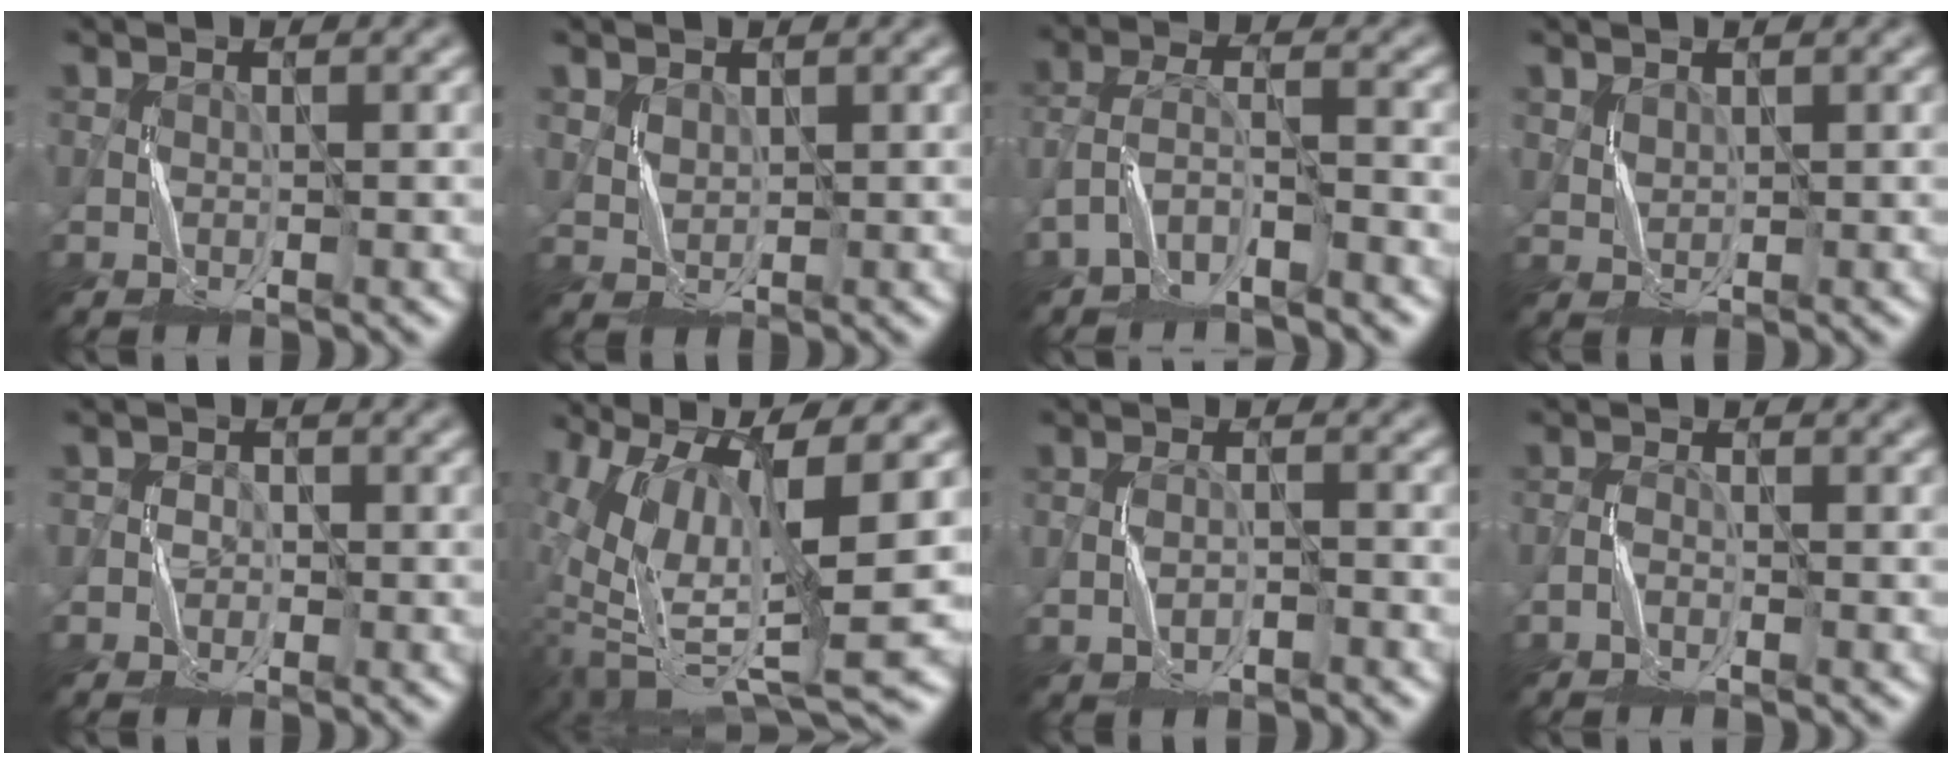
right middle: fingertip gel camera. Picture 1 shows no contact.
{"total": 1.3, "force": [0.9, 0.9, 0.2], "torque": [-0.011, 0.000, 0.026]}
{"total": 4.4, "force": [-3.6, 1.3, 2.3], "torque": [-0.051, 0.004, -0.078]}
{"total": 1.1, "force": [0.9, 0.7, 0.2], "torque": [-0.009, 0.000, 0.024]}
{"total": 1.5, "force": [-0.5, 1.3, -0.4], "torque": [0.018, 0.004, -0.017]}
{"total": 11.8, "force": [0.0, 3.9, 11.2], "torque": [-0.225, -0.008, 0.017]}
{"total": 1.6, "force": [-1.0, 0.8, 0.8], "torque": [-0.016, 0.007, -0.018]}
{"total": 1.1, "force": [-1.0, 0.2, 0.1], "torque": [-0.003, 0.007, -0.021]}